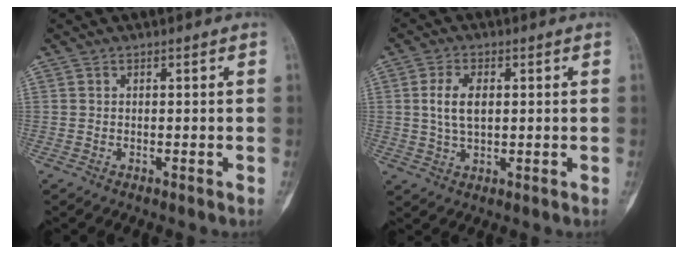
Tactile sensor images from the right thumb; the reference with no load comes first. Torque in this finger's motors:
{"motor_torque": [0.78, 0.75, 0.49, -0.50, 0.18]}